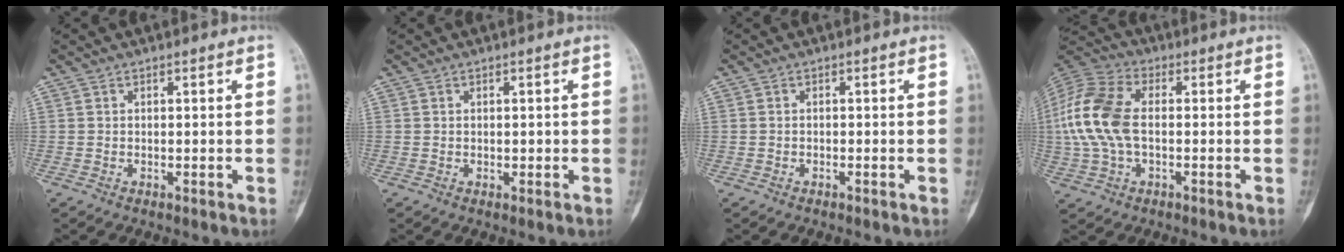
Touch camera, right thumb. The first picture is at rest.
{"total": 1.0, "force": [0.1, 0.6, 0.8], "torque": [-0.009, -0.001, 0.002]}
{"total": 0.0}
{"total": 14.5, "force": [0.0, 8.7, 11.7], "torque": [-0.260, 0.026, -0.005]}